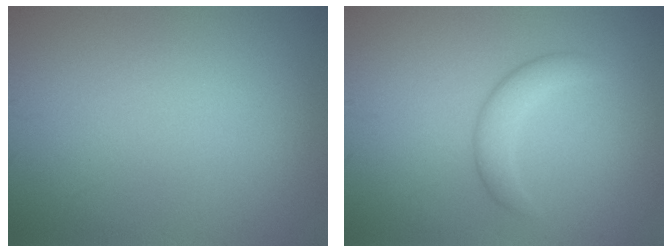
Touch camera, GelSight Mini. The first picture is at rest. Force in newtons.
{"total": 2.3, "press": 2.3, "slide": 0.0}